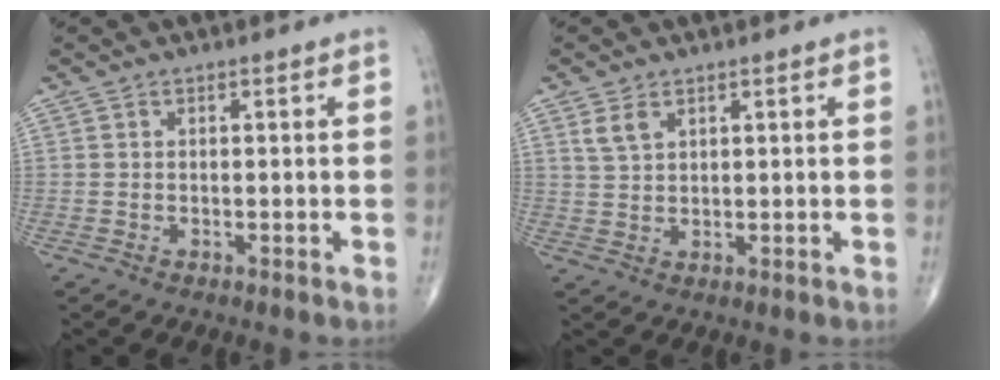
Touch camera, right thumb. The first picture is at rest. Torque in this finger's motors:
{"motor_torque": [-0.43, 0.44, 0.21, 0.12, 0.00]}